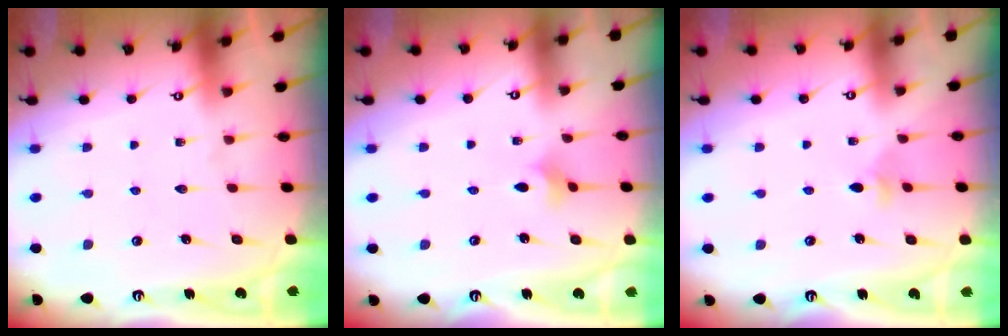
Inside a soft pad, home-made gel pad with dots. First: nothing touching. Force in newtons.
{"total": 2.9, "press": 2.9, "slide": 0.5}
{"total": 3.1, "press": 3.0, "slide": 0.6}